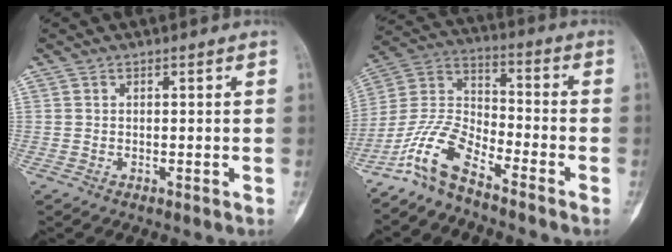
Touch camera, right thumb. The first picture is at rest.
{"total": 10.7, "force": [-8.2, 3.2, 6.1], "torque": [-0.137, 0.067, -0.171]}